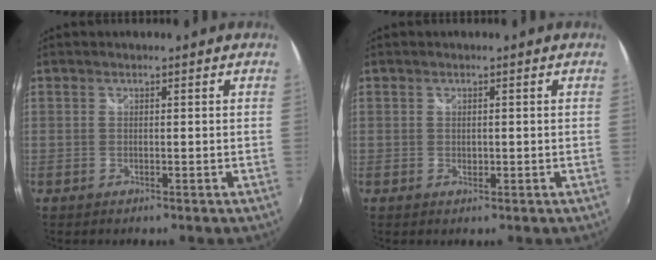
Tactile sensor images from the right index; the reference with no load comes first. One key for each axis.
{"total": 0.9, "fx": 0.0, "fy": 0.6, "fz": 0.6, "tx": -0.008, "ty": 0.001, "tz": 0.000}